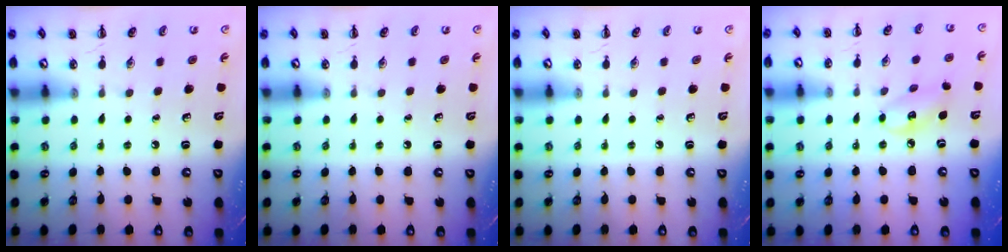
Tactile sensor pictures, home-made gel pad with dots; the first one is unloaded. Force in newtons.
{"total": 0.0}
{"total": 0.0}
{"total": 6.7, "press": 6.7, "slide": 0.9}